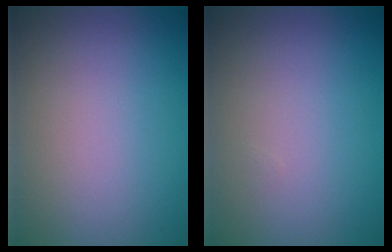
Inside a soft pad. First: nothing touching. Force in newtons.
{"total": 0.0}